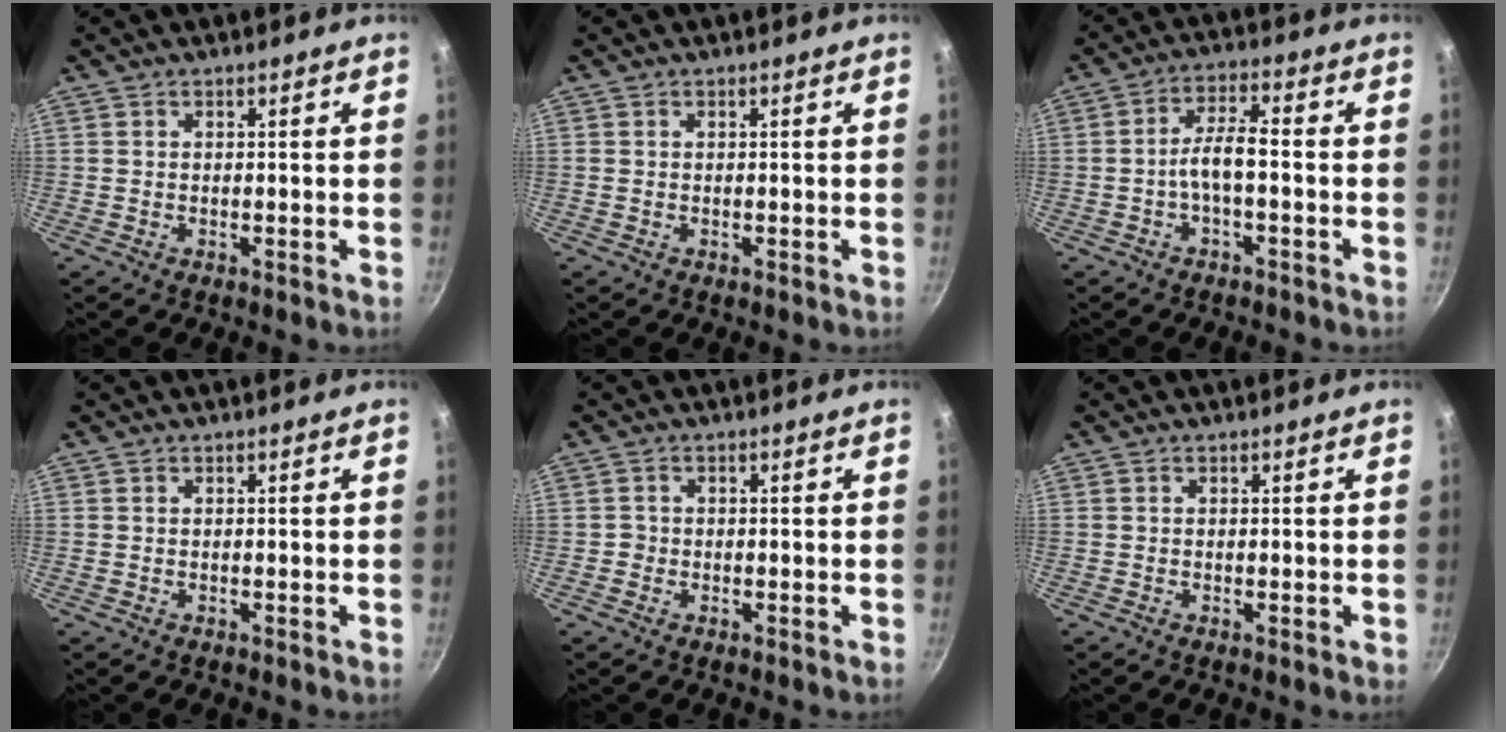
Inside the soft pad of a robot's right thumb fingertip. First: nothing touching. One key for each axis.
{"total": 0.0}
{"total": 5.9, "fx": -1.3, "fy": 2.0, "fz": 5.3, "tx": -0.099, "ty": 0.028, "tz": -0.029}
{"total": 0.0}
{"total": 1.1, "fx": -0.3, "fy": 1.1, "fz": 0.2, "tx": 0.006, "ty": 0.005, "tz": -0.009}
{"total": 0.8, "fx": -0.1, "fy": 0.2, "fz": 0.8, "tx": -0.012, "ty": -0.003, "tz": -0.003}